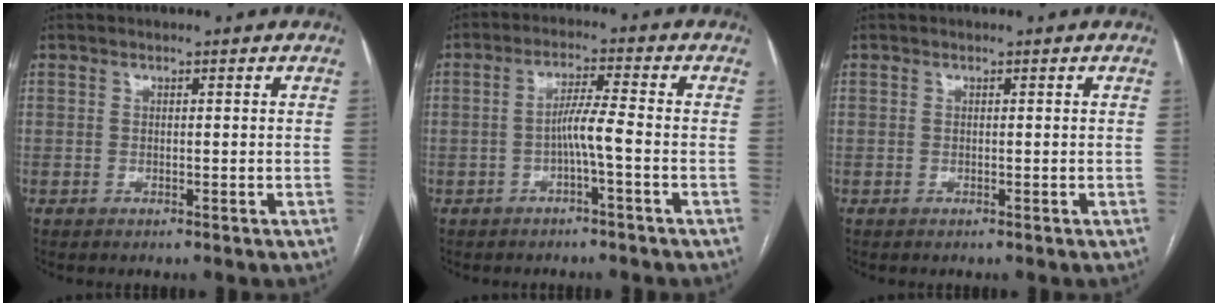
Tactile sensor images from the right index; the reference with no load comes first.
{"total": 2.7, "force": [-1.0, -0.1, 2.5], "torque": [-0.042, 0.005, -0.019]}
{"total": 0.0}